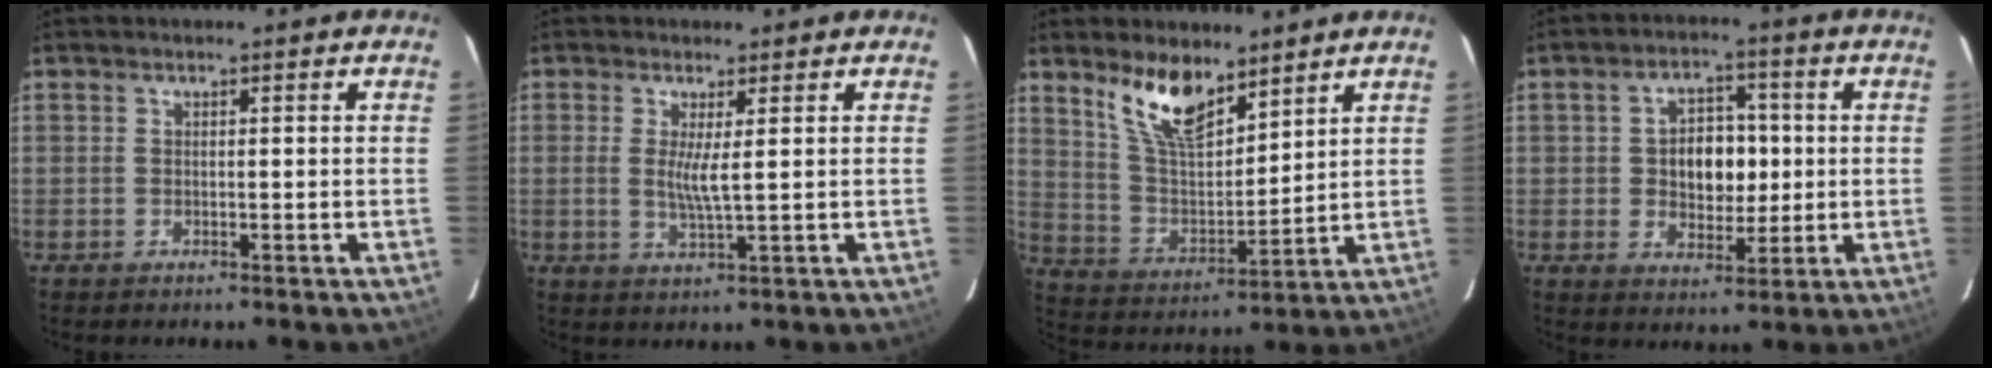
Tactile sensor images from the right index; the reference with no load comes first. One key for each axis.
{"total": 3.8, "fx": 0.6, "fy": 0.1, "fz": 3.8, "tx": -0.073, "ty": -0.010, "tz": 0.008}
{"total": 11.8, "fx": 8.3, "fy": 4.4, "fz": 7.1, "tx": -0.133, "ty": 0.000, "tz": 0.168}
{"total": 8.3, "fx": 0.3, "fy": 6.1, "fz": 5.7, "tx": -0.102, "ty": 0.015, "tz": 0.014}